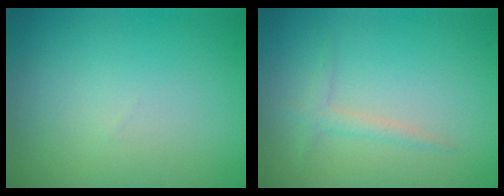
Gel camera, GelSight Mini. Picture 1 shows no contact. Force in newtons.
{"total": 1.4, "press": 1.4, "slide": 0.1}